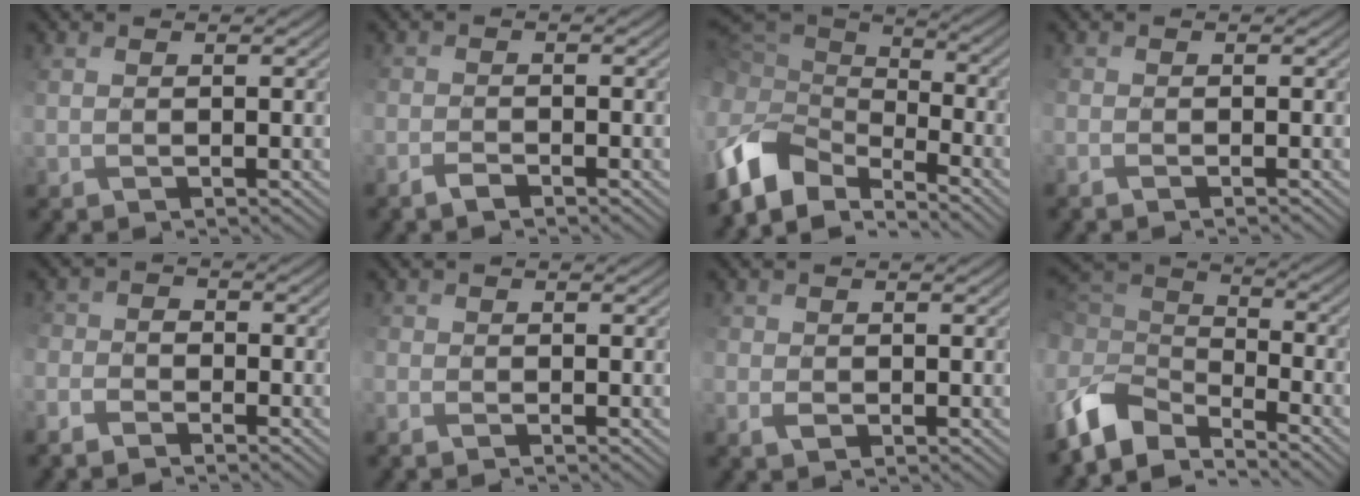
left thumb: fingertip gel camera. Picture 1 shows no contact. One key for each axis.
{"total": 1.7, "fx": -1.4, "fy": 0.4, "fz": 0.9, "tx": -0.022, "ty": -0.001, "tz": -0.031}
{"total": 12.1, "fx": -7.1, "fy": 6.7, "fz": 7.2, "tx": -0.210, "ty": -0.011, "tz": -0.131}
{"total": 1.5, "fx": -1.3, "fy": 0.3, "fz": 0.7, "tx": -0.015, "ty": -0.007, "tz": -0.026}
{"total": 3.5, "fx": -3.0, "fy": 1.6, "fz": 1.0, "tx": -0.023, "ty": -0.003, "tz": -0.066}
{"total": 1.3, "fx": -1.1, "fy": 0.3, "fz": 0.7, "tx": -0.016, "ty": -0.008, "tz": -0.026}
{"total": 1.4, "fx": -0.6, "fy": 1.0, "fz": 0.8, "tx": -0.022, "ty": -0.003, "tz": -0.013}
{"total": 9.2, "fx": -6.7, "fy": 4.2, "fz": 4.7, "tx": -0.122, "ty": -0.010, "tz": -0.145}